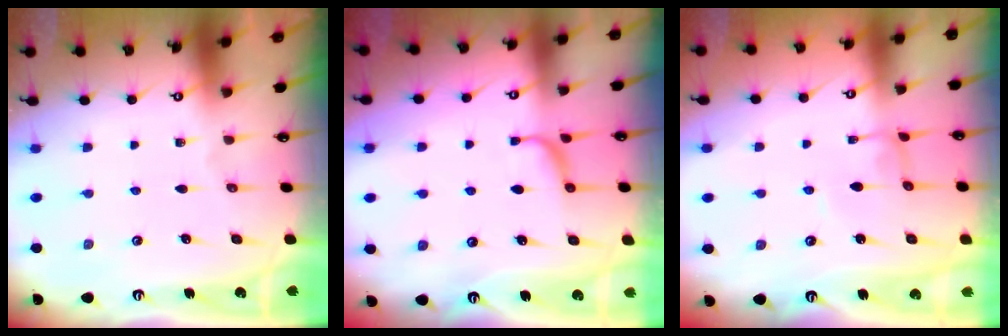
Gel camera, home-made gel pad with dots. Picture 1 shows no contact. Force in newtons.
{"total": 1.7, "press": 1.6, "slide": 0.5}
{"total": 2.0, "press": 2.0, "slide": 0.1}